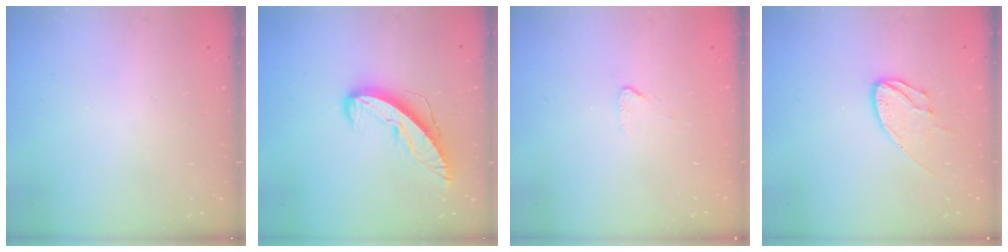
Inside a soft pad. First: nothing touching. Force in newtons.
{"total": 10.2, "press": 10.1, "slide": 1.3}
{"total": 2.7, "press": 2.7, "slide": 0.2}
{"total": 9.3, "press": 9.2, "slide": 0.5}